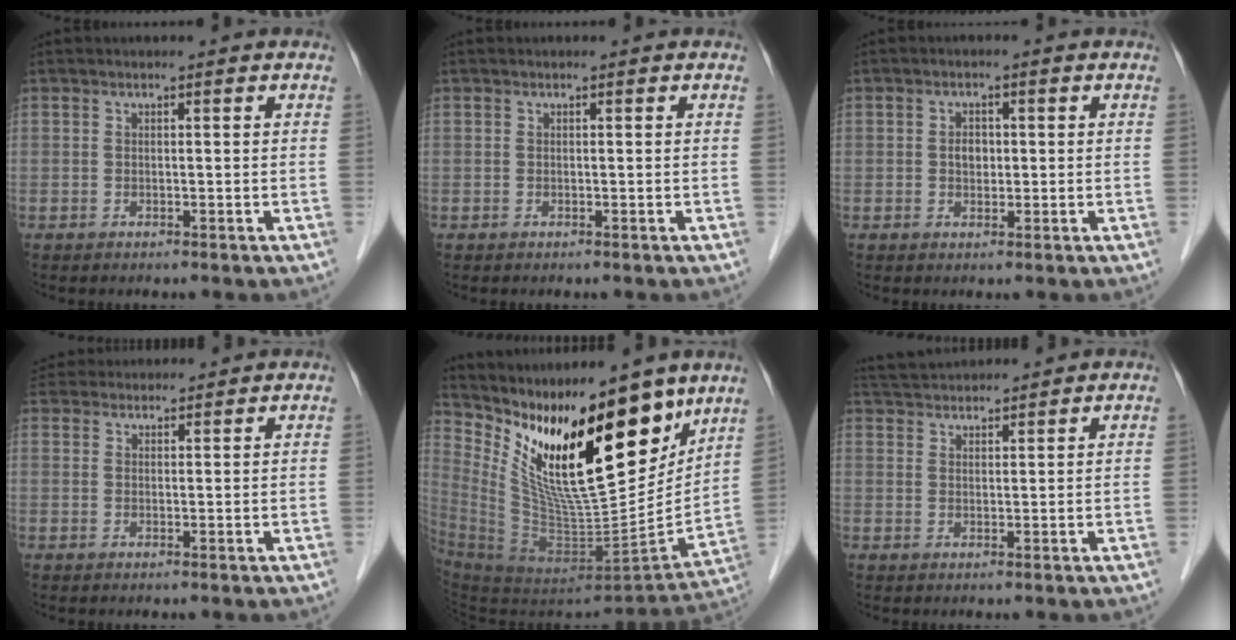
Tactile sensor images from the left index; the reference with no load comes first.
{"total": 0.0}
{"total": 2.2, "force": [0.1, 1.7, 1.4], "torque": [-0.025, 0.004, 0.003]}
{"total": 9.2, "force": [8.8, 1.9, 2.0], "torque": [-0.034, 0.040, 0.140]}
{"total": 25.9, "force": [15.1, 7.3, 19.8], "torque": [-0.362, -0.008, 0.268]}
{"total": 7.6, "force": [7.4, 0.8, 1.6], "torque": [-0.037, 0.038, 0.125]}